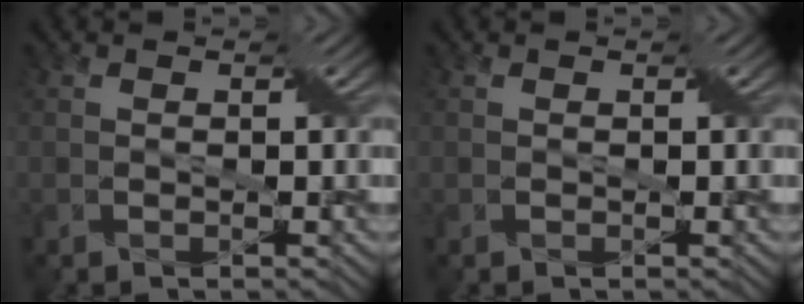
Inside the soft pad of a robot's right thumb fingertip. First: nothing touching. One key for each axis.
{"total": 0.0}